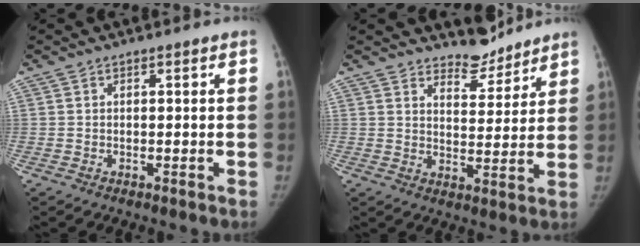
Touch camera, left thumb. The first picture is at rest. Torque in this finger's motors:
{"motor_torque": [0.96, -0.25, -0.21, -1.08, 0.05]}